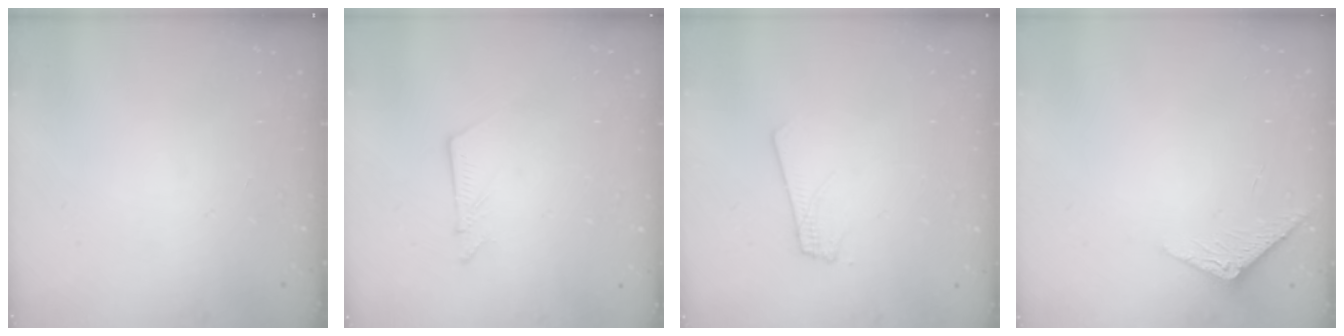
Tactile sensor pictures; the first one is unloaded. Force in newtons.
{"total": 5.6, "press": 5.6, "slide": 0.5}
{"total": 1.8, "press": 1.8, "slide": 0.1}
{"total": 4.6, "press": 4.6, "slide": 0.4}